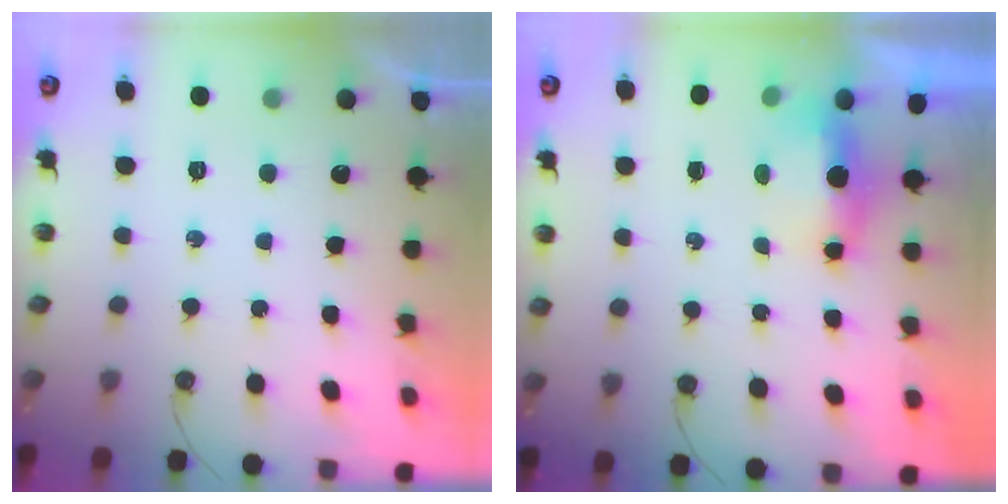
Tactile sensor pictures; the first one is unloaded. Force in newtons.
{"total": 5.1, "press": 5.0, "slide": 1.1}